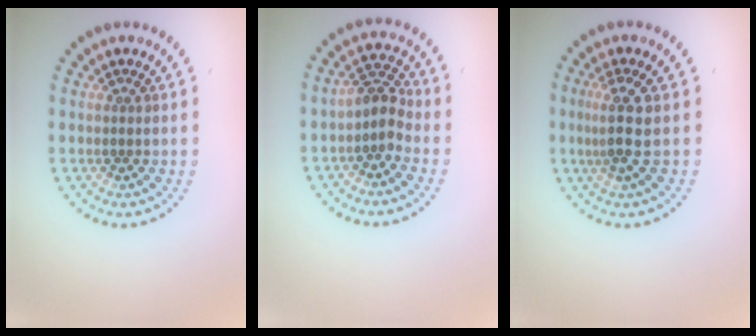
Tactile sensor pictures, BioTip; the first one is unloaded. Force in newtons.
{"total": 2.6, "press": 2.1, "slide": 1.5}
{"total": 2.9, "press": 2.5, "slide": 1.5}